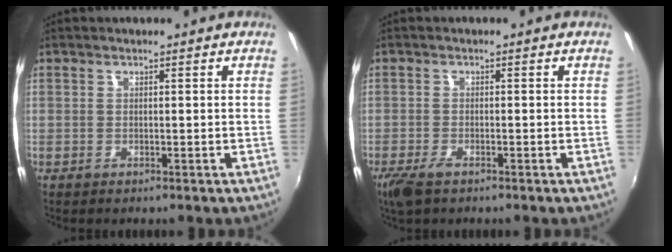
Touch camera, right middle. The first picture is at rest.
{"total": 4.1, "force": [-2.8, 1.4, 2.6], "torque": [-0.065, -0.014, -0.054]}